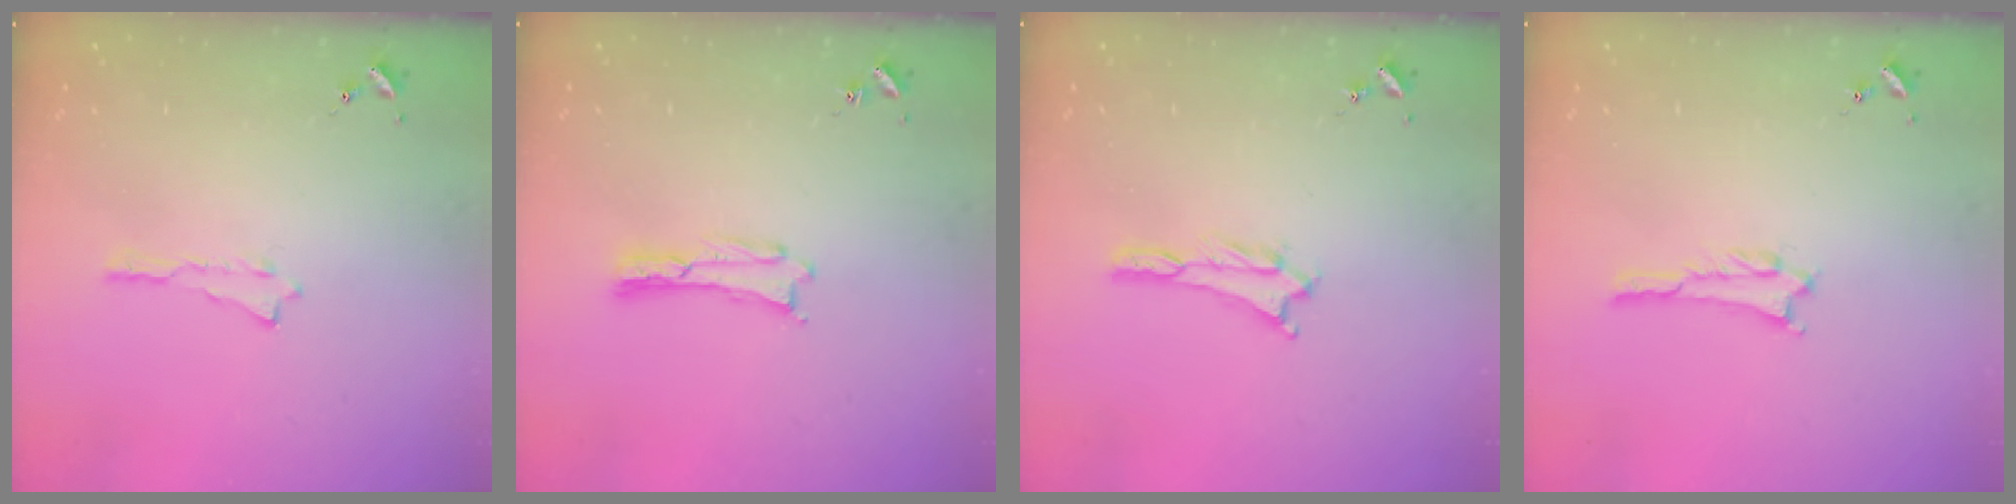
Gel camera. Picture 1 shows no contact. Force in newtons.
{"total": 0.0}
{"total": 0.7, "press": 0.7, "slide": 0.2}
{"total": 0.6, "press": 0.6, "slide": 0.1}